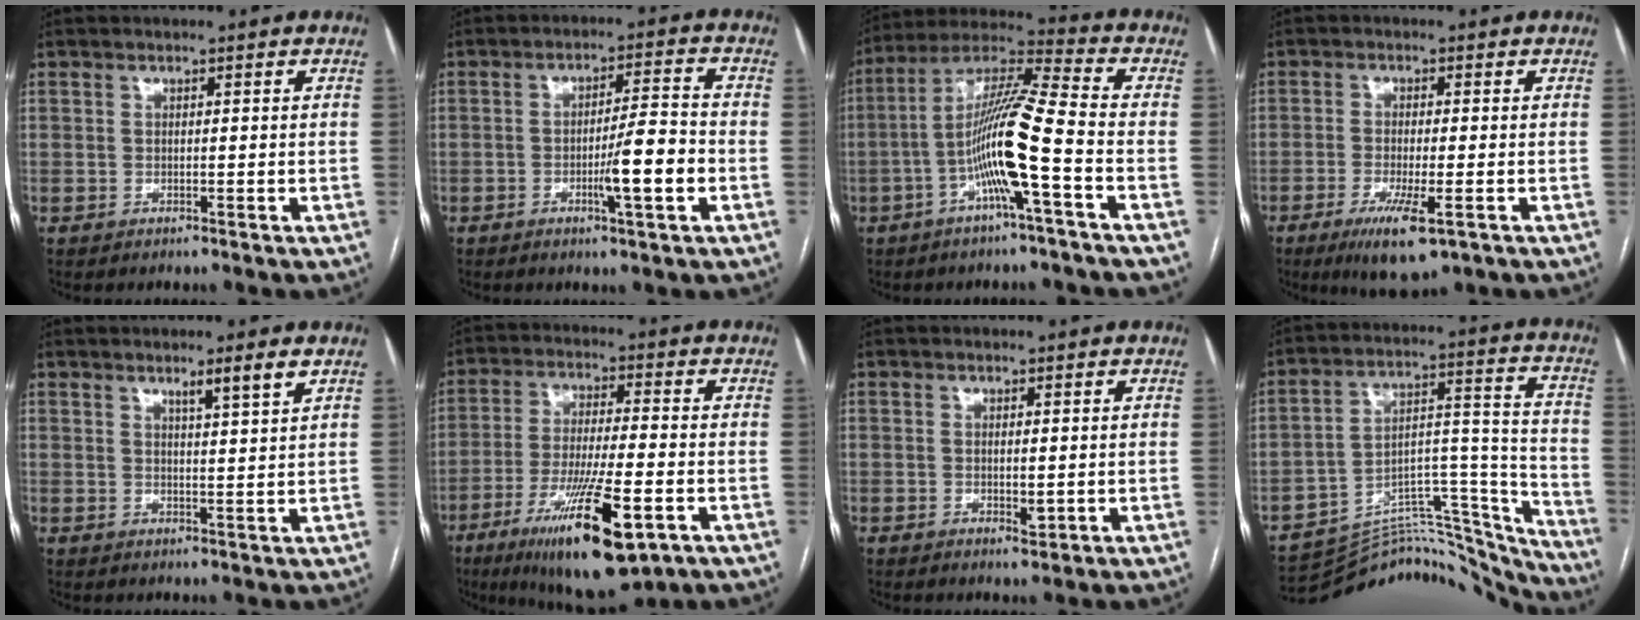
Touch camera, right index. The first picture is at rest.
{"total": 6.3, "force": [-2.0, 0.3, 5.9], "torque": [-0.097, 0.001, -0.028]}
{"total": 13.1, "force": [-3.9, -0.3, 12.5], "torque": [-0.244, 0.014, -0.076]}
{"total": 7.5, "force": [-3.8, 1.3, 6.3], "torque": [-0.113, -0.020, -0.059]}
{"total": 3.3, "force": [2.2, -0.6, 2.4], "torque": [-0.040, -0.007, 0.039]}
{"total": 16.9, "force": [-7.9, 2.7, 14.7], "torque": [-0.260, -0.036, -0.125]}
{"total": 1.7, "force": [-0.1, 0.6, 1.6], "torque": [-0.028, -0.005, 0.006]}
{"total": 26.7, "force": [-25.6, 5.4, 5.5], "torque": [-0.040, 0.050, -0.353]}